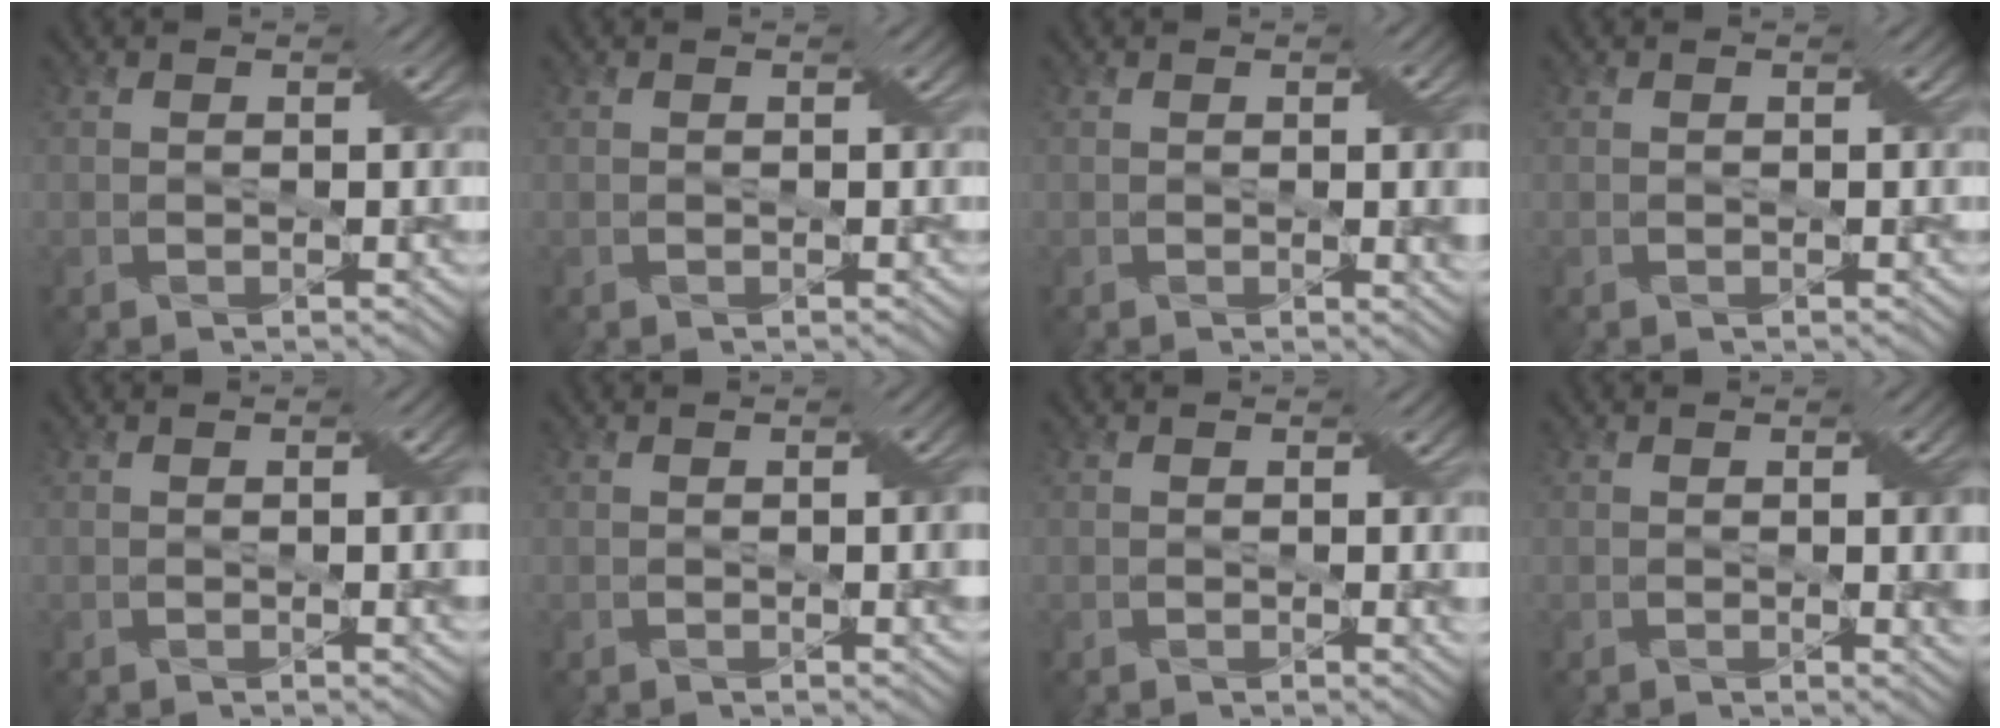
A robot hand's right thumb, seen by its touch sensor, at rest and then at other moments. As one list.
[{"total": 0.0}, {"total": 3.1, "force": [0.1, 0.7, 3.0], "torque": [-0.045, 0.003, 0.003]}, {"total": 0.0}, {"total": 2.4, "force": [0.1, 0.4, 2.4], "torque": [-0.033, 0.004, 0.003]}, {"total": 2.7, "force": [0.1, 0.5, 2.7], "torque": [-0.040, 0.004, 0.002]}, {"total": 1.2, "force": [0.2, 0.1, 1.1], "torque": [-0.016, -0.002, 0.003]}, {"total": 3.4, "force": [0.2, 0.7, 3.4], "torque": [-0.051, 0.002, 0.005]}]